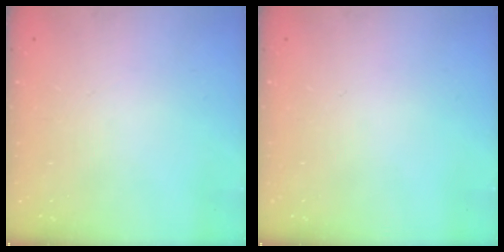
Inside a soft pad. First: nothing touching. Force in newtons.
{"total": 0.0}